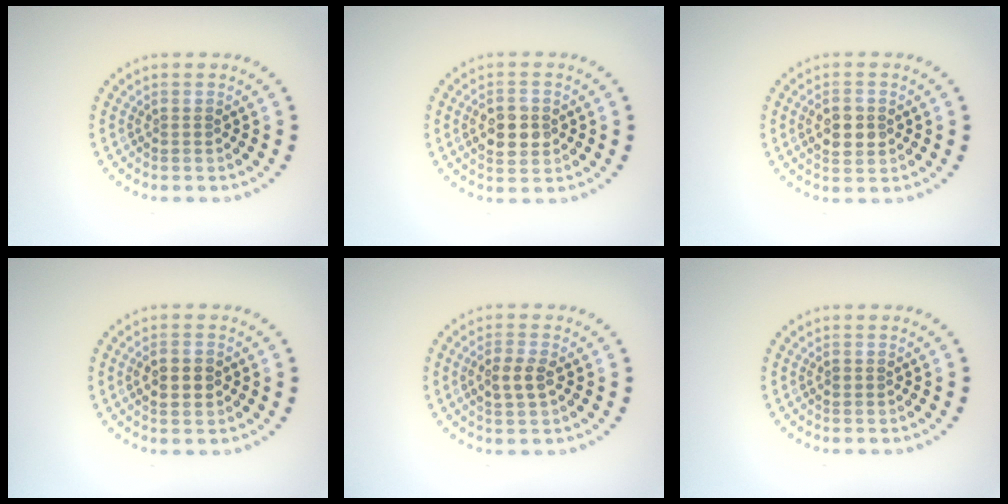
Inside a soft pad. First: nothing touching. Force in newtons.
{"total": 3.6, "press": 3.6, "slide": 0.1}
{"total": 2.6, "press": 2.6, "slide": 0.1}
{"total": 2.3, "press": 2.3, "slide": 0.1}
{"total": 2.4, "press": 2.3, "slide": 0.6}
{"total": 0.7, "press": 0.7, "slide": 0.0}